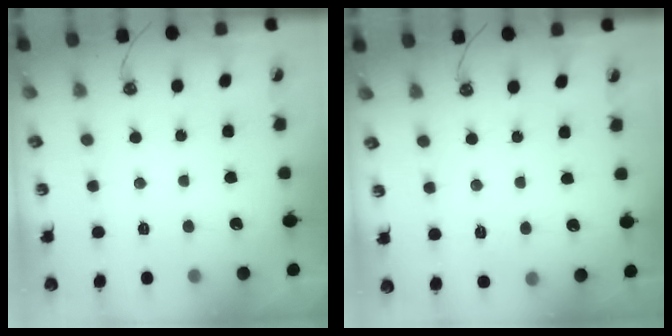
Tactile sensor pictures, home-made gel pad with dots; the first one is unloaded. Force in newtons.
{"total": 4.0, "press": 4.0, "slide": 0.5}